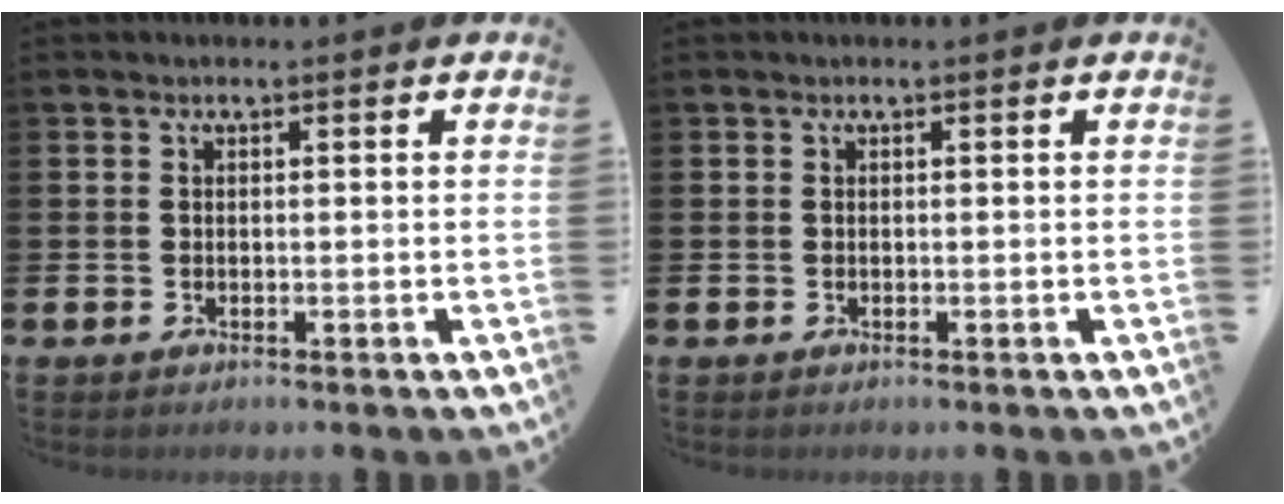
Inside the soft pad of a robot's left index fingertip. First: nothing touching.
{"total": 0.0}